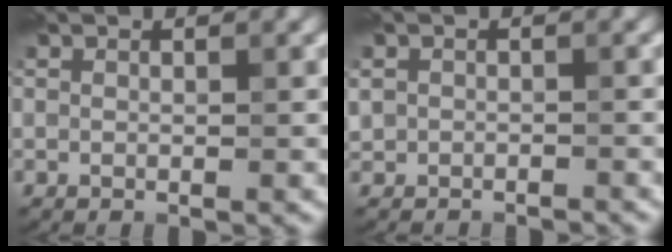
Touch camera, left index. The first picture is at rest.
{"total": 1.9, "force": [-1.3, 1.3, -0.4], "torque": [0.022, 0.006, -0.023]}